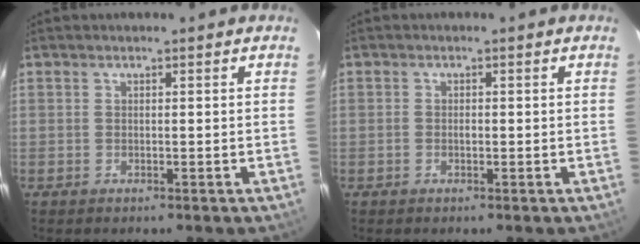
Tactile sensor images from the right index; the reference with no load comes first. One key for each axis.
{"total": 0.7, "fx": -0.2, "fy": 0.5, "fz": 0.5, "tx": -0.008, "ty": 0.002, "tz": -0.005}